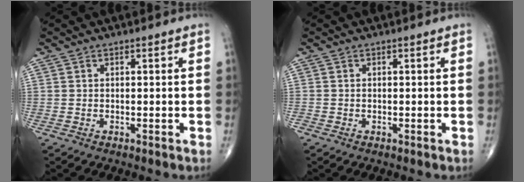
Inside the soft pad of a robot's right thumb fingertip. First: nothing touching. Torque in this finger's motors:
{"motor_torque": [-0.25, 0.04, 0.03, 0.15, -0.03]}